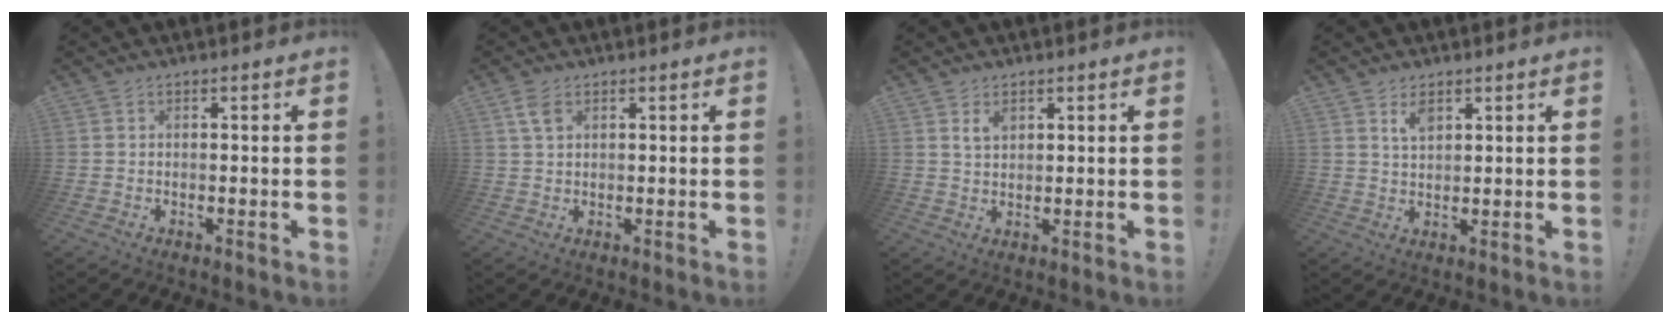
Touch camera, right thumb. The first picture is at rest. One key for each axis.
{"total": 4.0, "fx": 1.9, "fy": 2.1, "fz": 2.9, "tx": -0.055, "ty": 0.000, "tz": 0.036}
{"total": 3.4, "fx": 2.0, "fy": 2.0, "fz": 2.0, "tx": -0.029, "ty": -0.008, "tz": 0.034}
{"total": 4.4, "fx": 2.6, "fy": 2.2, "fz": 2.8, "tx": -0.038, "ty": -0.014, "tz": 0.044}